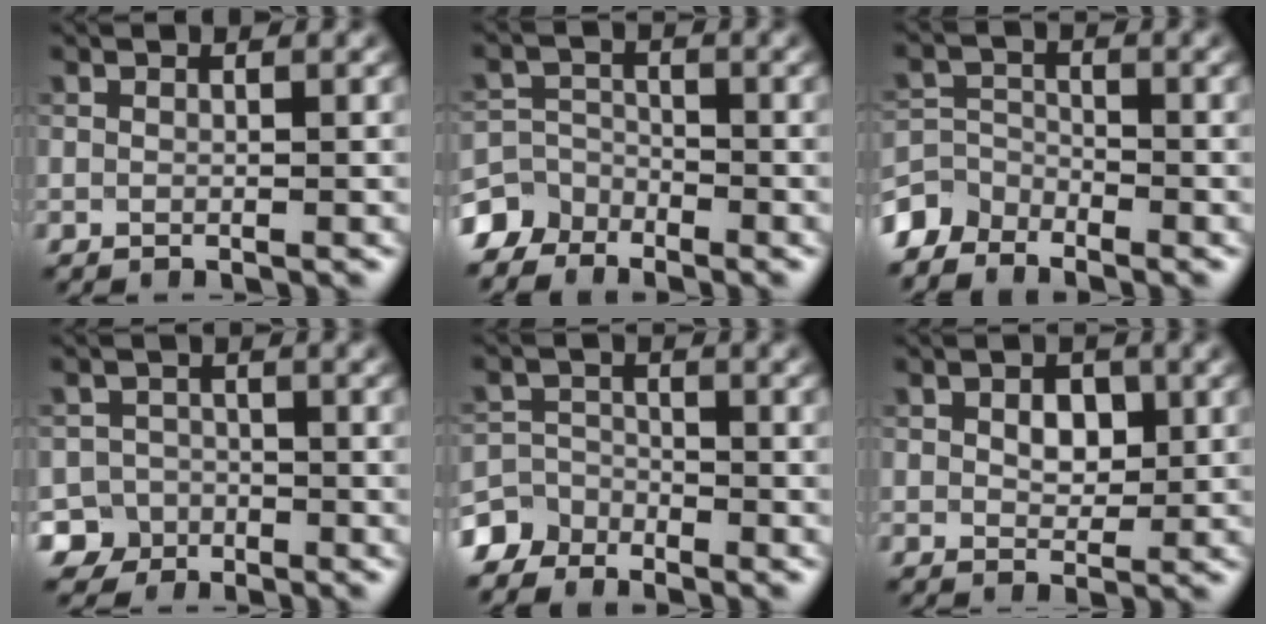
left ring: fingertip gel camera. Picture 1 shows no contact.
{"total": 4.7, "force": [-3.8, 2.7, 0.4], "torque": [0.011, -0.001, -0.075]}
{"total": 3.3, "force": [-3.0, 1.4, 0.2], "torque": [0.000, 0.000, -0.071]}
{"total": 4.8, "force": [-3.1, 3.7, 0.1], "torque": [0.024, -0.004, -0.056]}
{"total": 4.3, "force": [-3.6, 2.4, 0.2], "torque": [0.015, 0.000, -0.069]}
{"total": 2.6, "force": [0.6, 1.8, 1.8], "torque": [-0.034, -0.001, 0.009]}